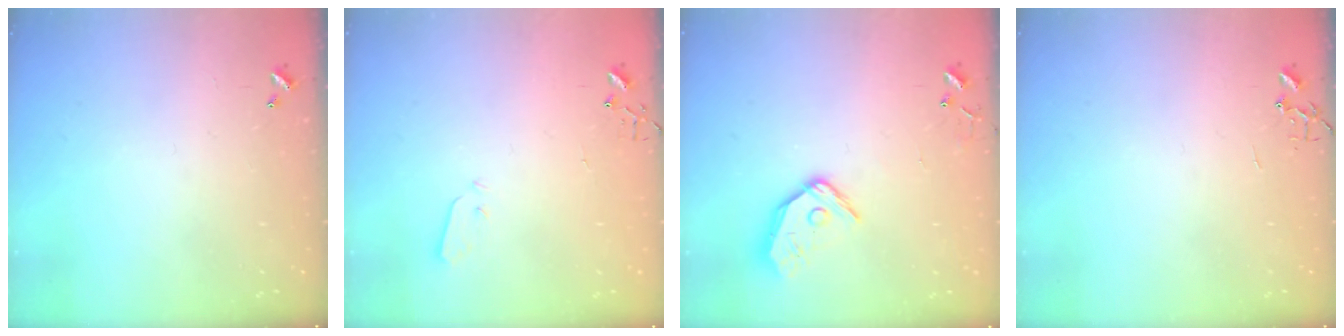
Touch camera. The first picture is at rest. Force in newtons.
{"total": 3.0, "press": 3.0, "slide": 0.3}
{"total": 12.4, "press": 12.2, "slide": 2.1}
{"total": 0.0}